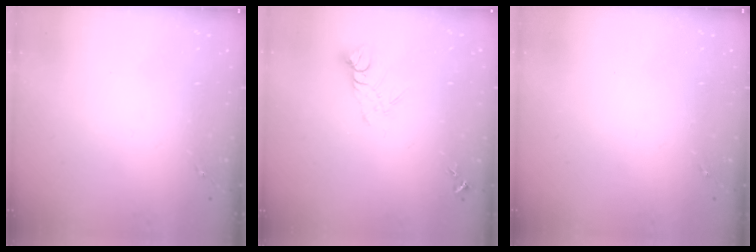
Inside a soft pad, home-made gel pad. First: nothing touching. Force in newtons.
{"total": 7.9, "press": 7.9, "slide": 0.5}
{"total": 0.0}